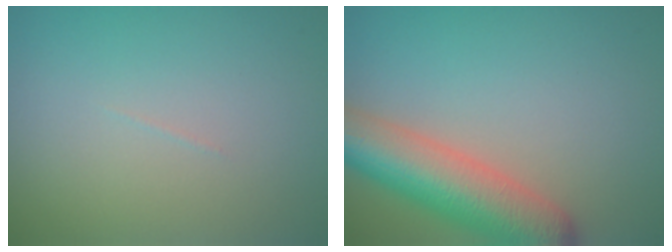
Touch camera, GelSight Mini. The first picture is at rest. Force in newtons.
{"total": 8.1, "press": 8.1, "slide": 0.5}